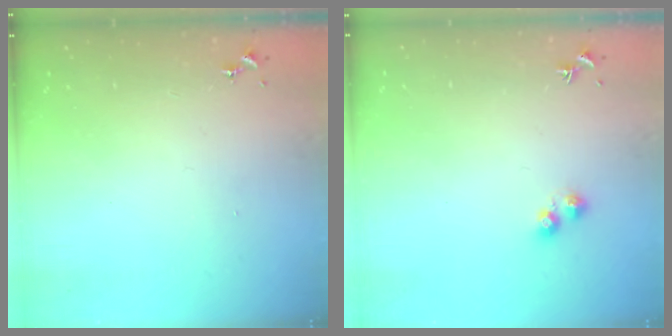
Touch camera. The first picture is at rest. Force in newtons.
{"total": 2.5, "press": 2.4, "slide": 0.6}